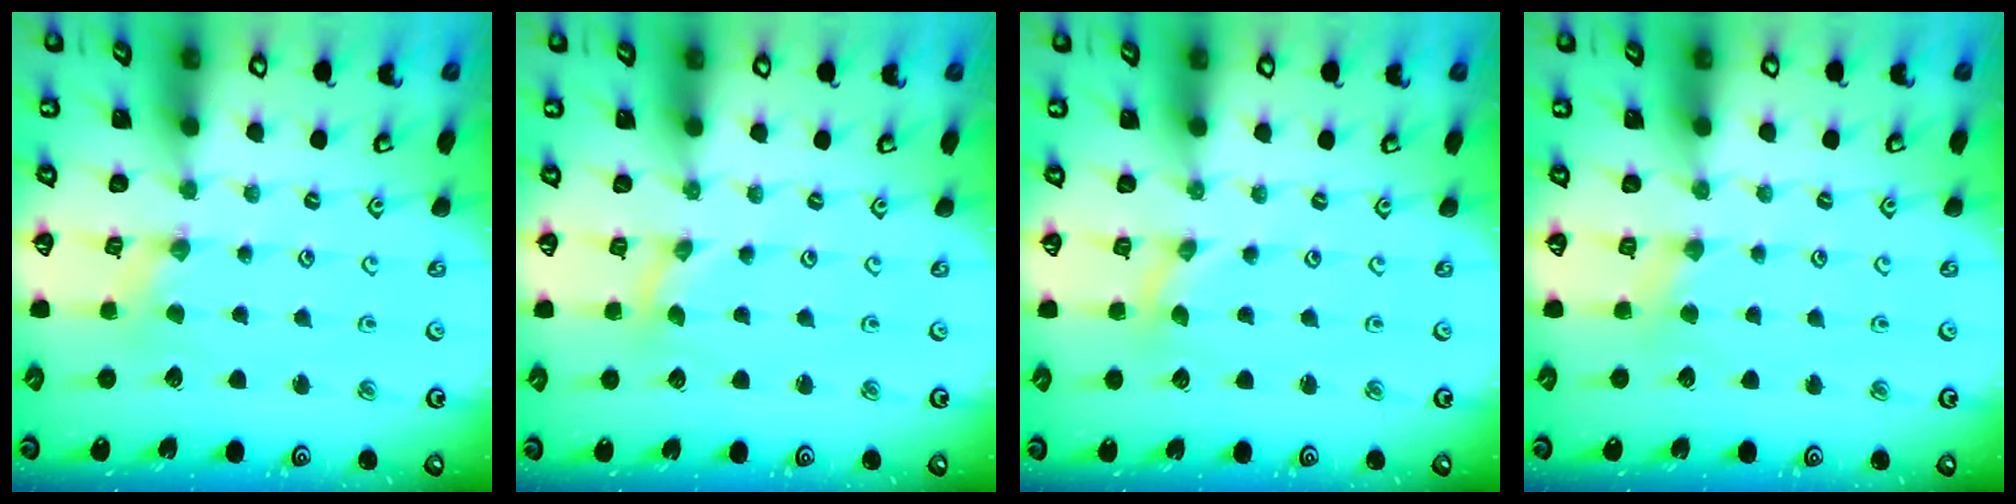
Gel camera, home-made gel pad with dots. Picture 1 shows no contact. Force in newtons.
{"total": 0.0}
{"total": 0.0}
{"total": 1.6, "press": 1.6, "slide": 0.4}